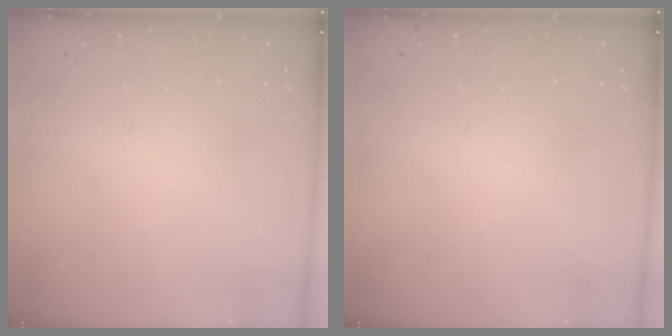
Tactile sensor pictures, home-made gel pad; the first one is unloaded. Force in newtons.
{"total": 0.0}